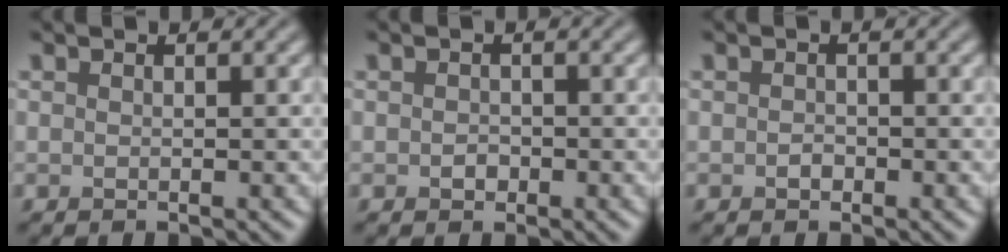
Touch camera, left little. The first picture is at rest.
{"total": 0.9, "force": [-0.2, 0.7, 0.4], "torque": [-0.007, -0.004, -0.006]}
{"total": 0.7, "force": [-0.3, 0.5, 0.4], "torque": [-0.006, -0.002, -0.005]}